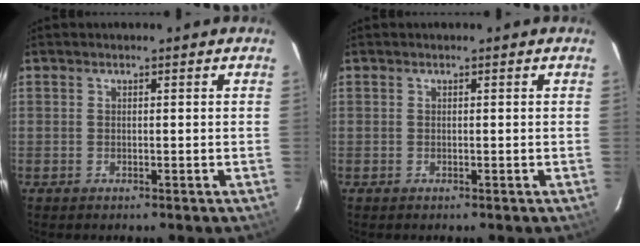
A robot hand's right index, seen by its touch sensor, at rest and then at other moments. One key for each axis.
{"total": 0.0}